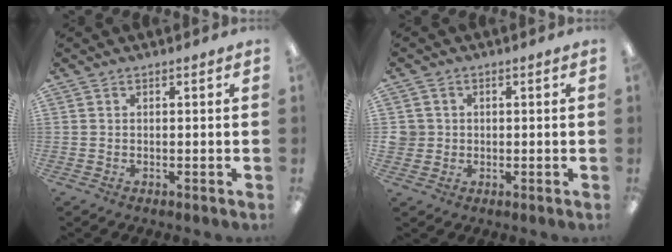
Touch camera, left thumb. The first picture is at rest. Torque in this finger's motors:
{"motor_torque": [-0.04, 0.04, 0.44, 0.13, 0.00]}